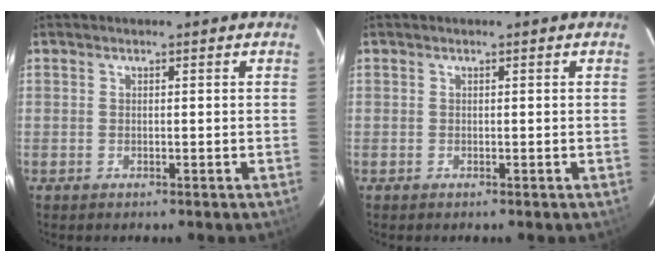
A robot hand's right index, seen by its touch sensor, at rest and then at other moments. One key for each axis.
{"total": 0.0}